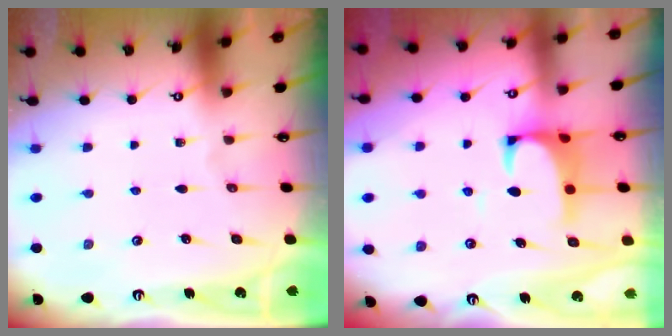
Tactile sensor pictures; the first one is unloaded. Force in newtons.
{"total": 2.1, "press": 1.9, "slide": 0.9}